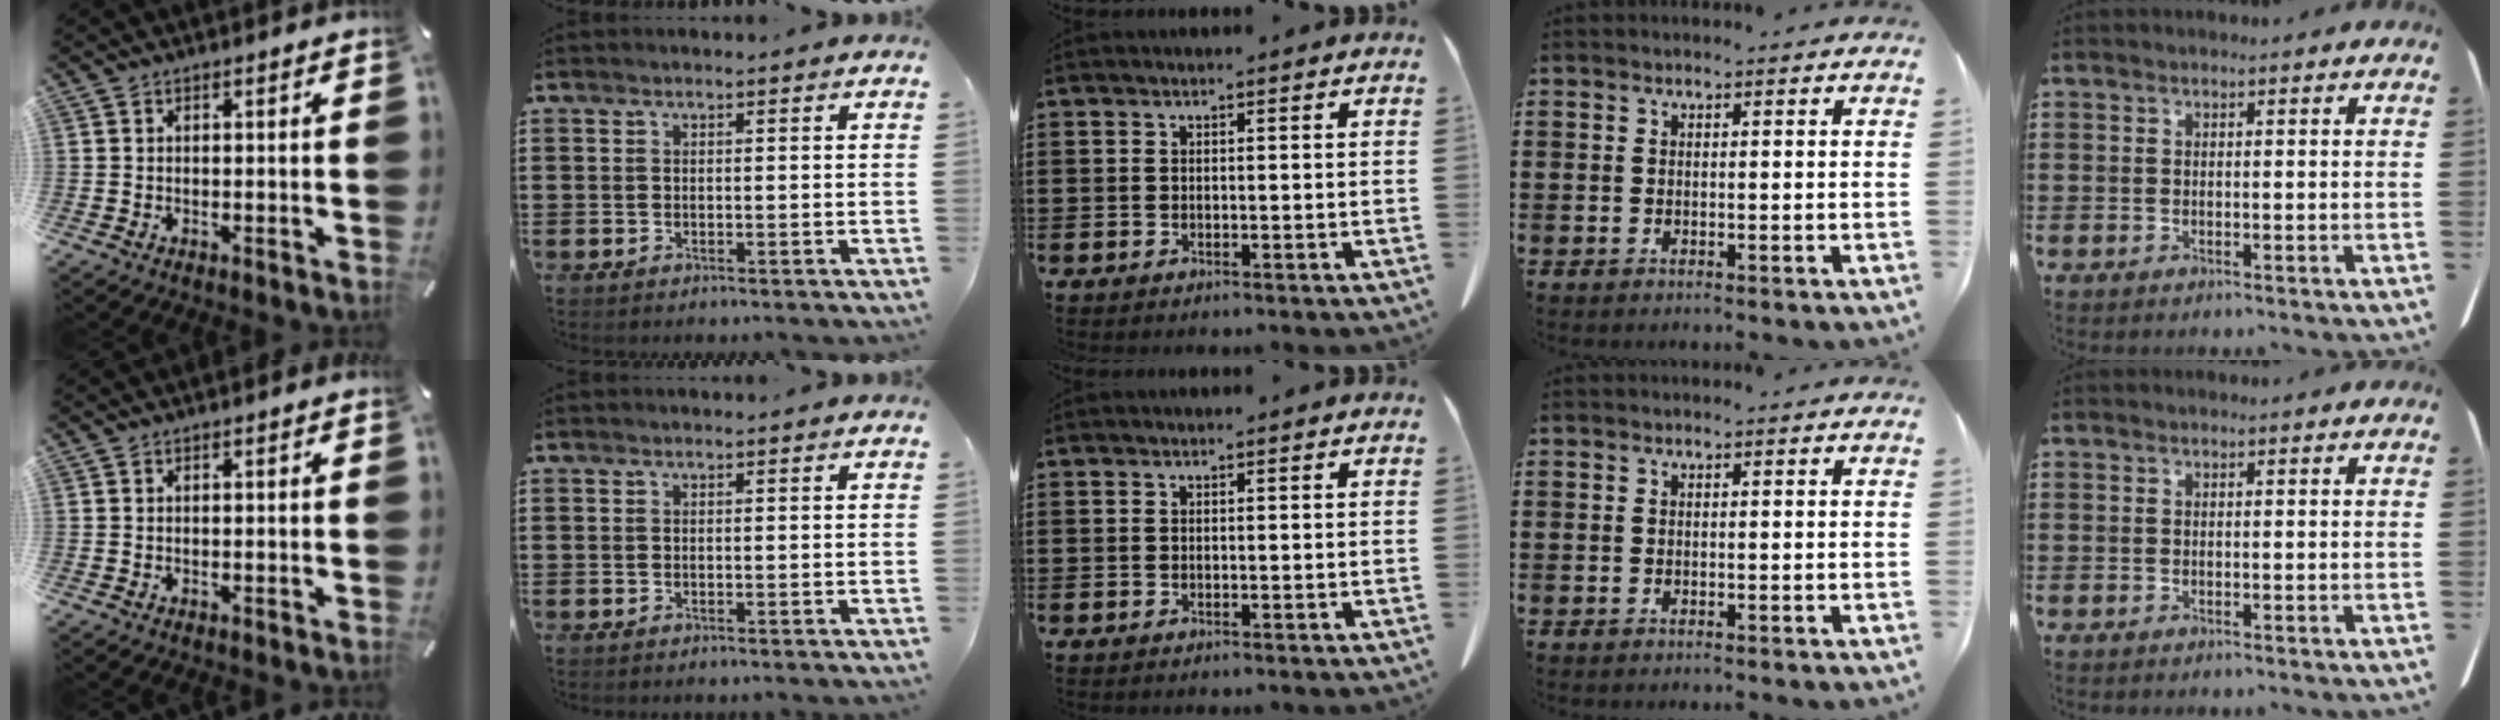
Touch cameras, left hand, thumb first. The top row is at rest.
{}